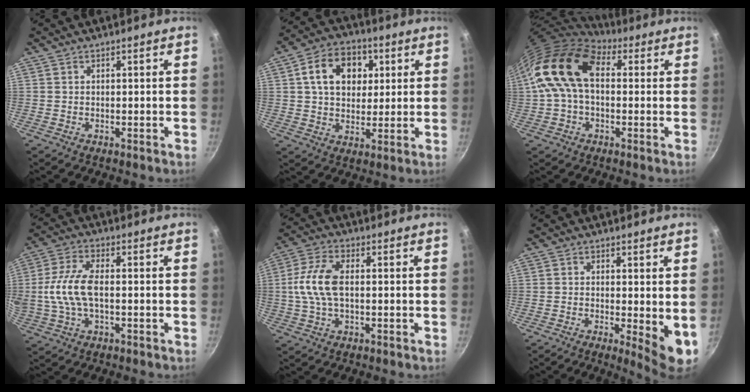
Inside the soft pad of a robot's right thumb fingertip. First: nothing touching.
{"total": 12.8, "force": [3.6, 9.5, 7.9], "torque": [-0.101, 0.007, 0.049]}
{"total": 14.4, "force": [2.2, 9.3, 10.7], "torque": [-0.175, 0.024, 0.022]}
{"total": 10.3, "force": [-0.4, 4.8, 9.1], "torque": [-0.193, 0.017, -0.014]}
{"total": 9.5, "force": [0.4, 4.8, 8.2], "torque": [-0.175, 0.020, 0.001]}
{"total": 6.7, "force": [-0.5, 1.6, 6.4], "torque": [-0.087, -0.015, -0.004]}